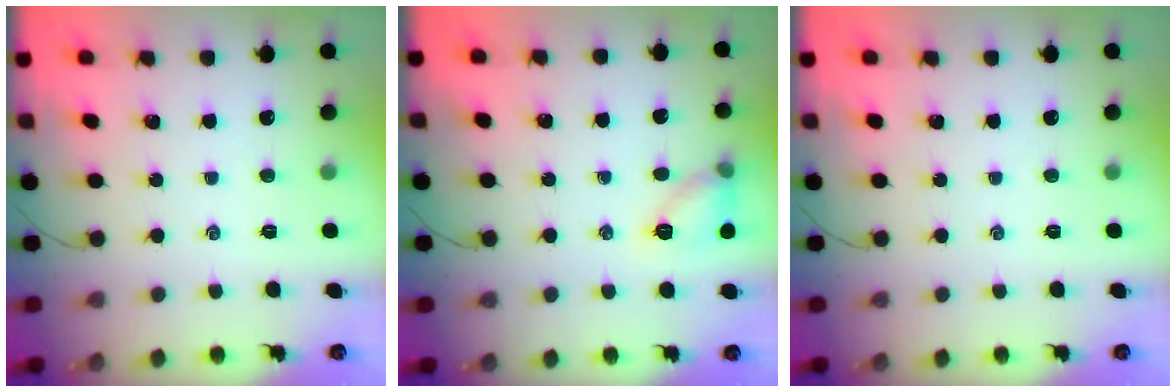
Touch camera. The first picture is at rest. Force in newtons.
{"total": 9.3, "press": 9.3, "slide": 0.3}
{"total": 0.0}